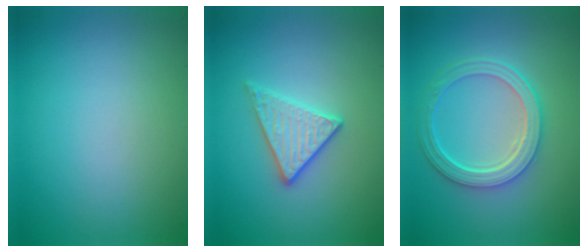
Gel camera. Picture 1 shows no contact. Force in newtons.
{"total": 2.8, "press": 2.7, "slide": 0.8}
{"total": 5.0, "press": 3.9, "slide": 3.1}